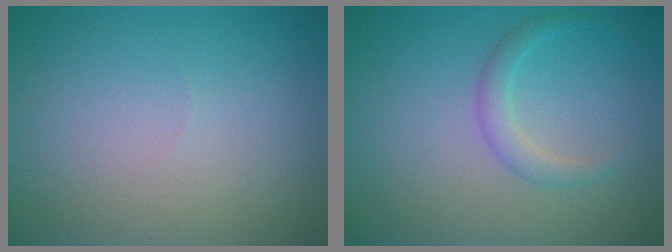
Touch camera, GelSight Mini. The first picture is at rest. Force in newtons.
{"total": 1.8, "press": 1.8, "slide": 0.1}